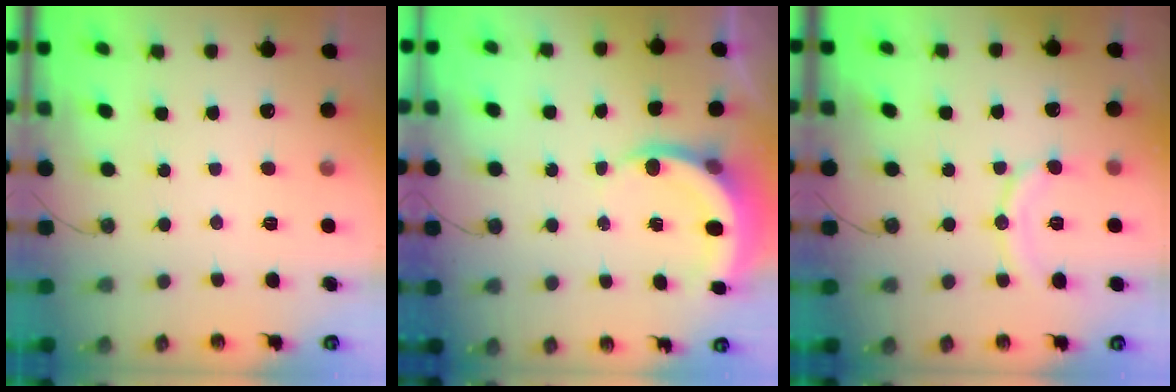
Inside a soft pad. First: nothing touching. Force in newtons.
{"total": 4.6, "press": 4.6, "slide": 0.4}
{"total": 10.4, "press": 10.4, "slide": 0.8}